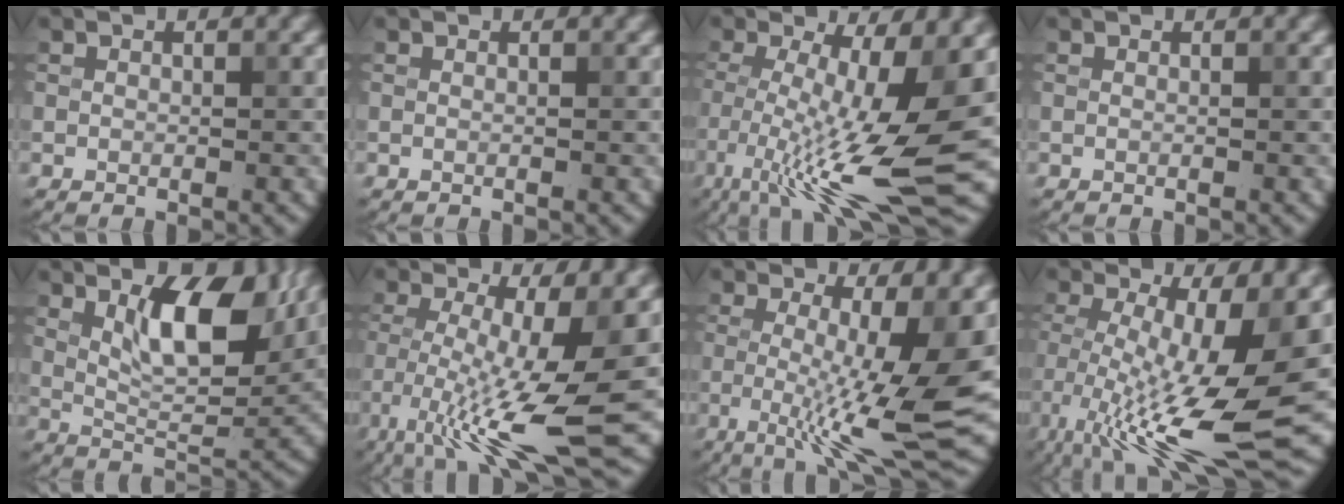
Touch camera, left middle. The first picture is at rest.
{"total": 0.0}
{"total": 12.3, "force": [-4.0, 2.3, 11.4], "torque": [-0.210, -0.014, -0.068]}
{"total": 0.0}
{"total": 8.0, "force": [3.0, 3.2, 6.7], "torque": [-0.114, -0.001, 0.051]}
{"total": 10.6, "force": [-3.7, 1.7, 9.7], "torque": [-0.187, -0.017, -0.066]}
{"total": 11.2, "force": [-1.3, 2.1, 10.9], "torque": [-0.174, -0.023, -0.017]}
{"total": 13.5, "force": [-4.3, 3.1, 12.4], "torque": [-0.226, -0.020, -0.071]}